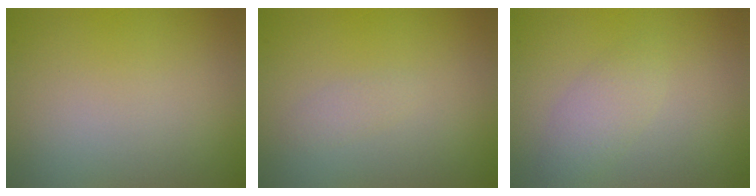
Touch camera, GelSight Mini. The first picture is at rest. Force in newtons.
{"total": 0.8, "press": 0.8, "slide": 0.1}
{"total": 2.0, "press": 2.0, "slide": 0.1}